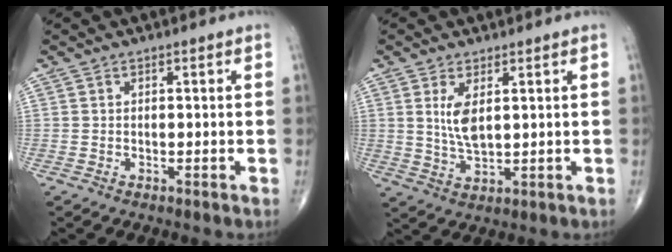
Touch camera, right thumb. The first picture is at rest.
{"total": 5.4, "force": [1.5, 2.2, 4.7], "torque": [-0.093, -0.014, 0.040]}